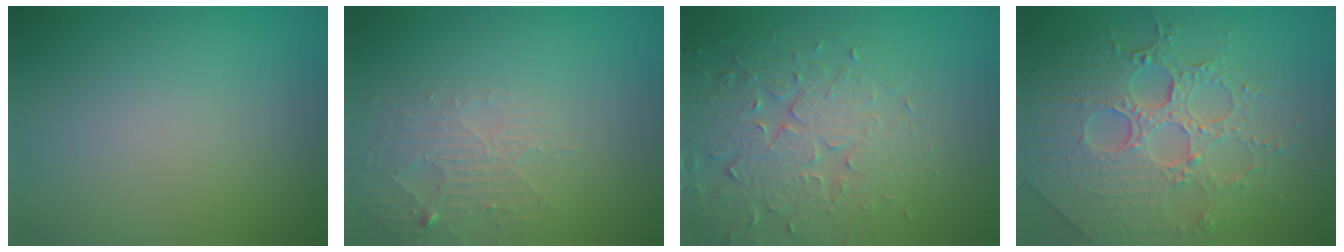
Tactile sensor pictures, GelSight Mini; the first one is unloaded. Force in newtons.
{"total": 2.6, "press": 2.6, "slide": 0.4}
{"total": 5.1, "press": 4.7, "slide": 1.9}
{"total": 8.3, "press": 6.0, "slide": 5.7}